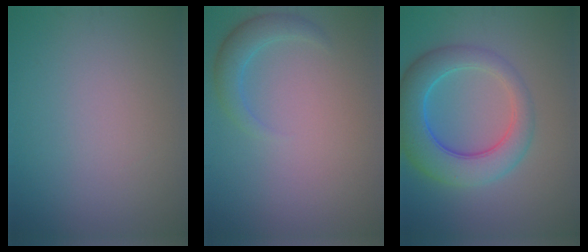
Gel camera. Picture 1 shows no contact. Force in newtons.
{"total": 2.4, "press": 2.4, "slide": 0.1}
{"total": 7.1, "press": 7.1, "slide": 0.1}